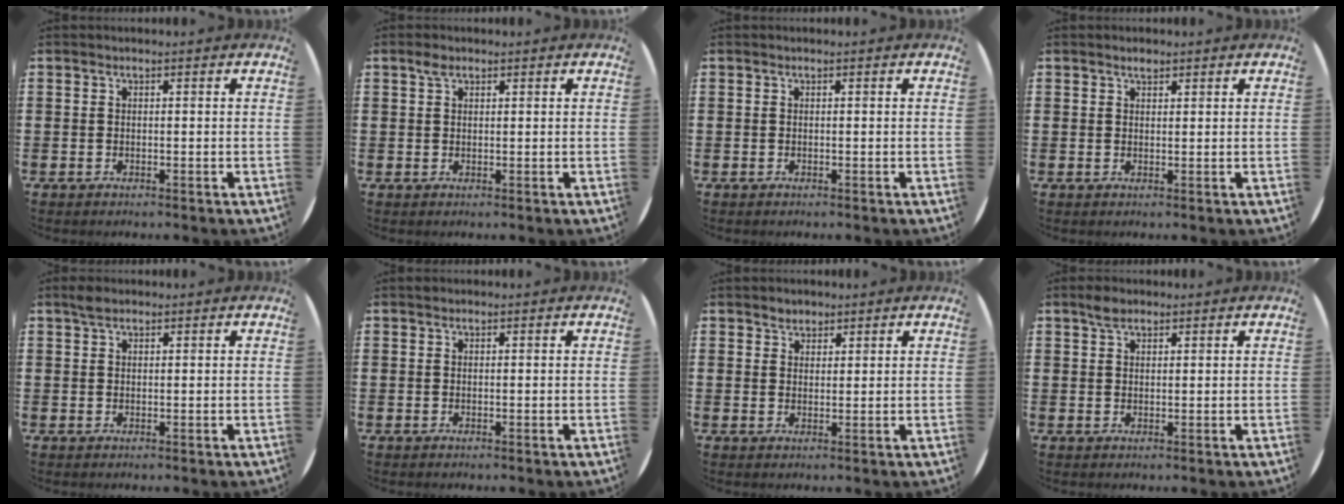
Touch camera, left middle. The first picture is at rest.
{"total": 1.4, "force": [0.9, 0.8, 0.8], "torque": [-0.010, 0.002, 0.015]}
{"total": 0.0}
{"total": 1.2, "force": [1.1, 0.4, 0.4], "torque": [-0.001, 0.000, 0.018]}
{"total": 1.5, "force": [1.2, 0.6, 0.7], "torque": [-0.016, 0.005, 0.023]}
{"total": 0.0}
{"total": 2.0, "force": [1.8, 0.9, 0.0], "torque": [-0.001, 0.003, 0.035]}
{"total": 2.1, "force": [1.7, 1.0, 0.9], "torque": [-0.012, 0.002, 0.030]}